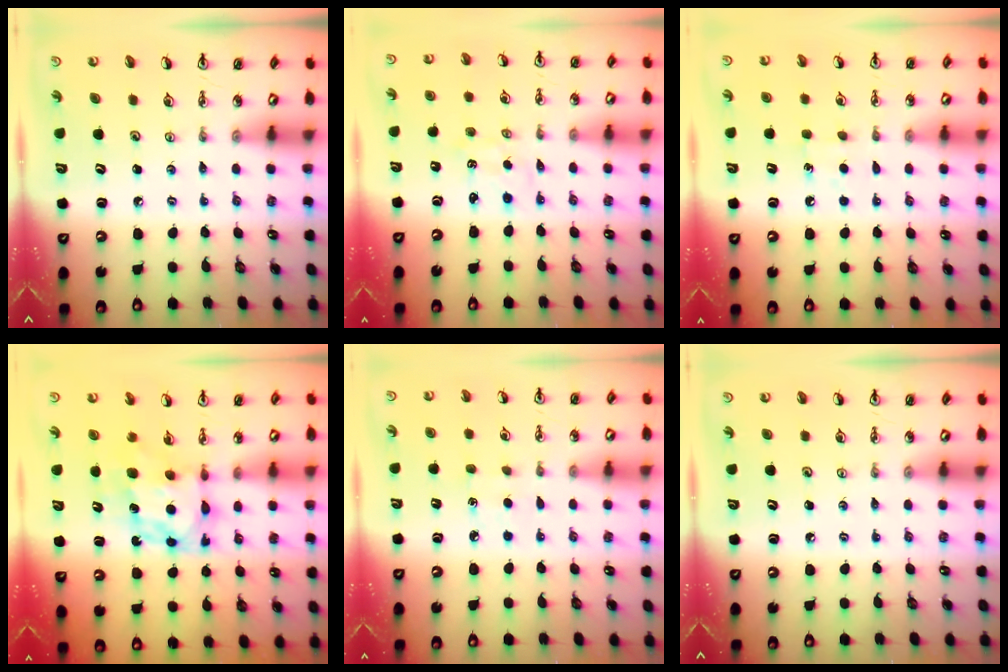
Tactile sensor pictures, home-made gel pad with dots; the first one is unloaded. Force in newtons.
{"total": 1.0, "press": 0.9, "slide": 0.3}
{"total": 5.5, "press": 5.5, "slide": 0.7}
{"total": 7.5, "press": 7.4, "slide": 0.7}
{"total": 3.6, "press": 3.5, "slide": 0.4}
{"total": 0.0}